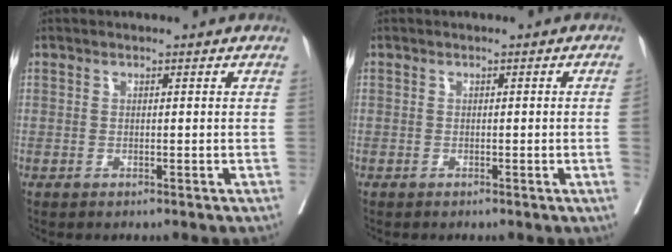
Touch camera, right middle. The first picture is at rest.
{"total": 1.5, "force": [-0.2, -0.7, 1.3], "torque": [-0.015, -0.005, -0.002]}